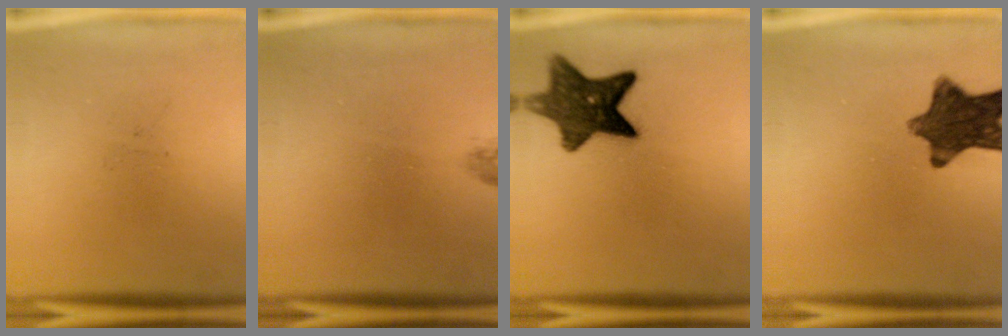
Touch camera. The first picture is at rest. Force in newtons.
{"total": 0.8}
{"total": 11.2}
{"total": 11.2}